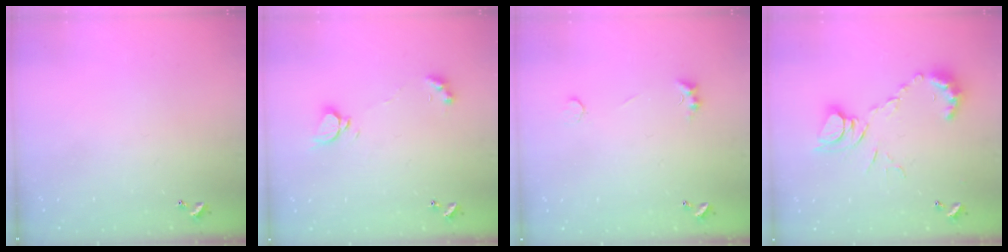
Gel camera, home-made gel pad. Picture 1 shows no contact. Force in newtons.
{"total": 2.9, "press": 2.9, "slide": 0.3}
{"total": 1.8, "press": 1.7, "slide": 0.4}
{"total": 10.8, "press": 10.8, "slide": 1.3}